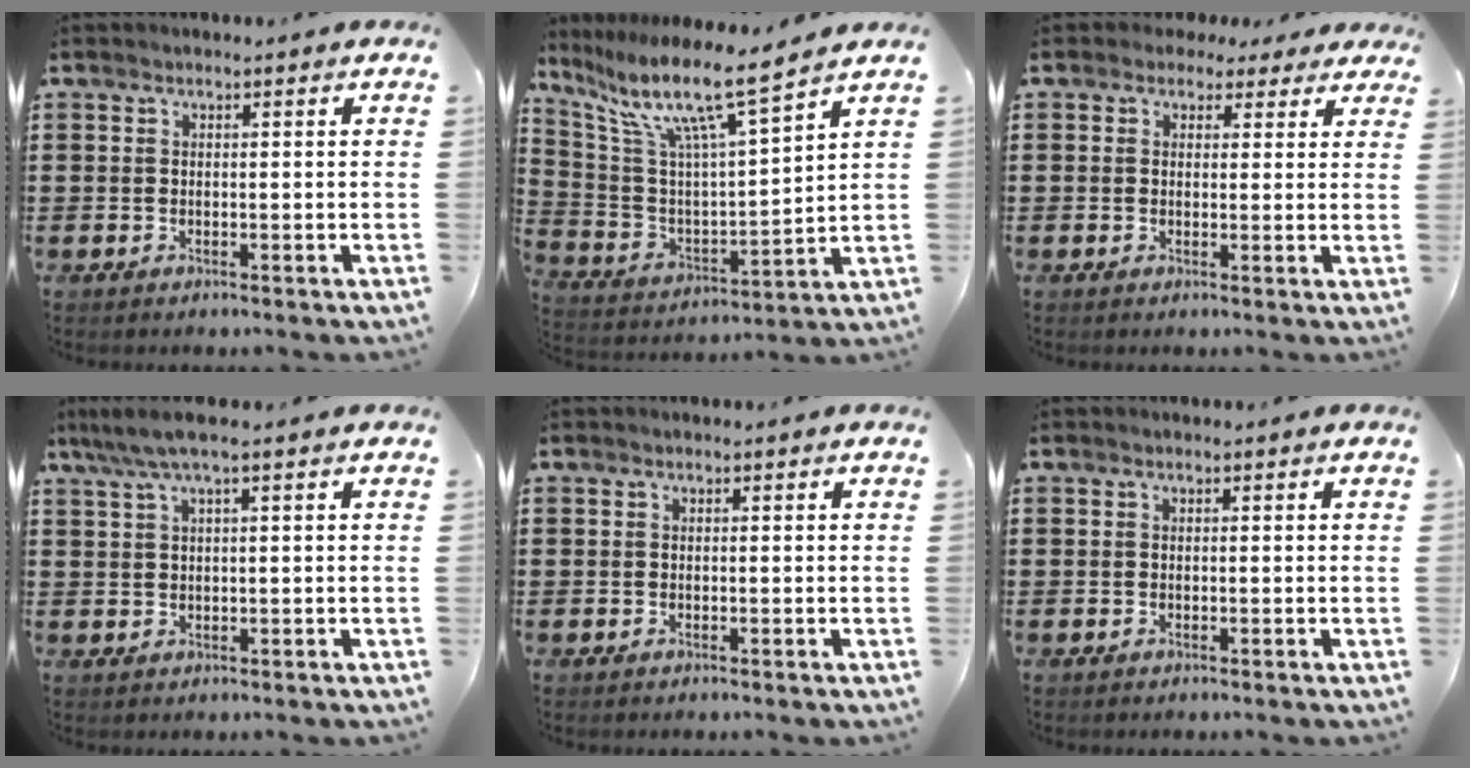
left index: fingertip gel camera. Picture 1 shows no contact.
{"total": 11.4, "force": [8.4, 0.8, 7.7], "torque": [-0.171, -0.055, 0.133]}
{"total": 2.6, "force": [1.6, 1.8, 0.7], "torque": [-0.025, 0.011, 0.029]}
{"total": 3.4, "force": [1.5, 0.2, 3.0], "torque": [-0.067, -0.001, 0.023]}
{"total": 0.0}
{"total": 0.0}